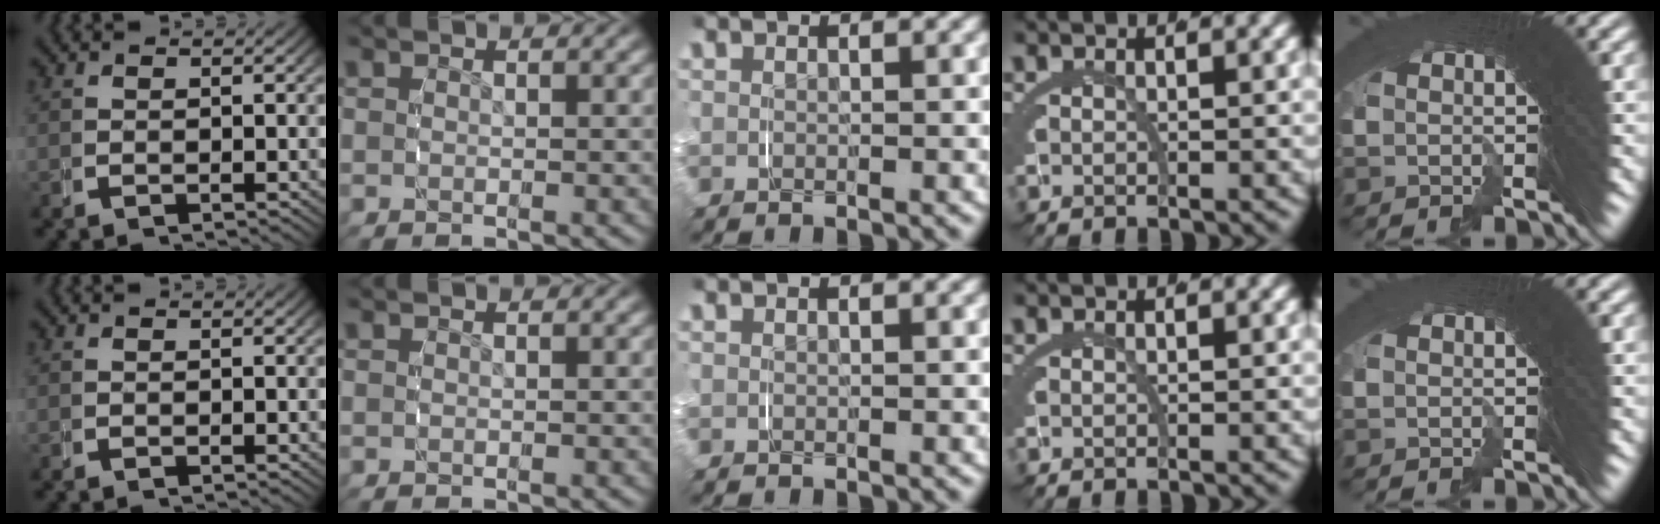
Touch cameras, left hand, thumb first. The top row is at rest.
{}